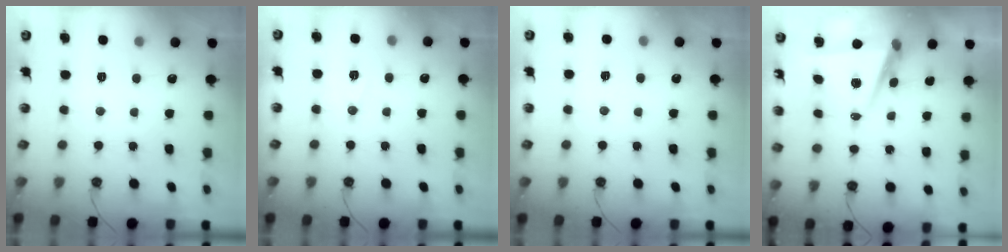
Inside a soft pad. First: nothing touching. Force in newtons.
{"total": 6.2, "press": 4.1, "slide": 4.6}
{"total": 5.4, "press": 3.6, "slide": 4.0}
{"total": 7.0, "press": 5.6, "slide": 4.3}